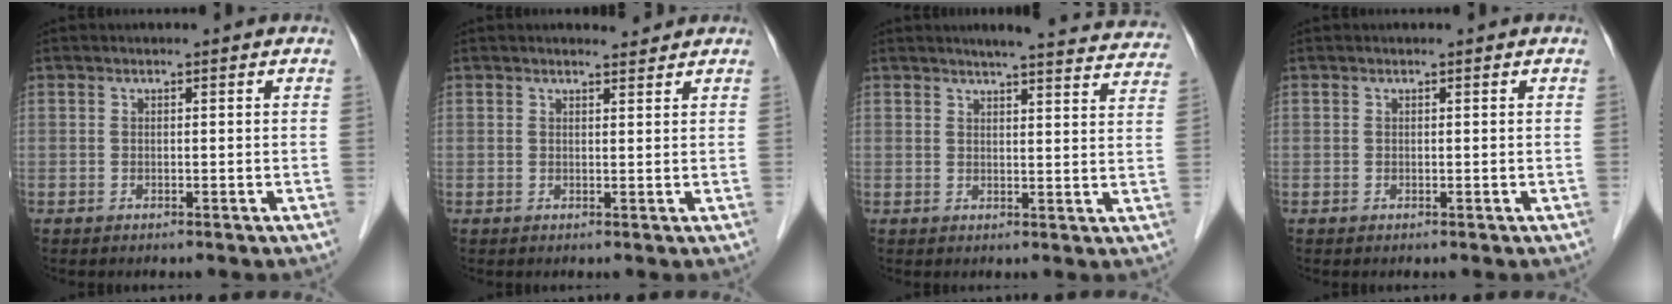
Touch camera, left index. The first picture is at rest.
{"total": 1.4, "force": [1.4, 0.1, 0.1], "torque": [-0.006, -0.006, 0.022]}
{"total": 17.0, "force": [15.9, 1.9, 5.8], "torque": [-0.063, -0.025, 0.173]}
{"total": 0.0}